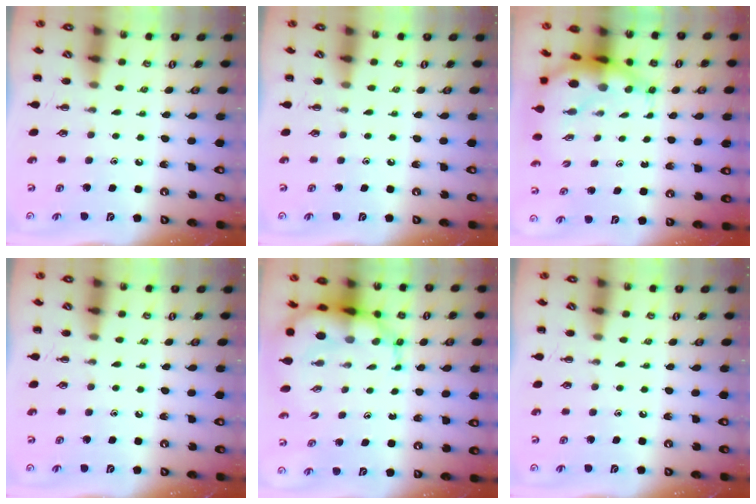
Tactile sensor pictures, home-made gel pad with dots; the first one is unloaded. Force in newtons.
{"total": 0.0}
{"total": 7.7, "press": 7.3, "slide": 2.3}
{"total": 0.0}
{"total": 9.1, "press": 8.7, "slide": 2.6}
{"total": 0.0}